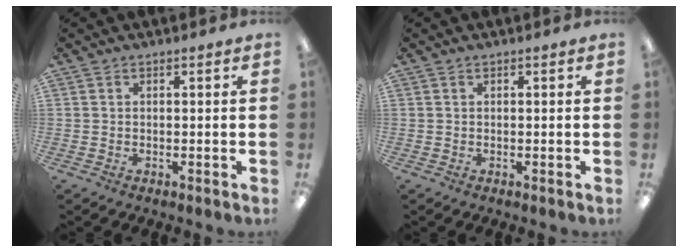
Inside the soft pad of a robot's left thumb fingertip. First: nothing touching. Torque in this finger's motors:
{"motor_torque": [0.00, 0.00, 0.03, -0.03, 0.00]}